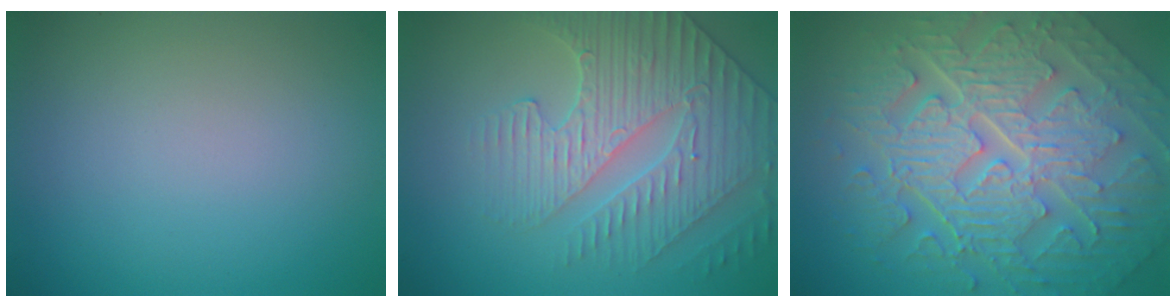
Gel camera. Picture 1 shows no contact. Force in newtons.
{"total": 4.5, "press": 4.5, "slide": 0.4}
{"total": 10.8, "press": 7.3, "slide": 7.9}